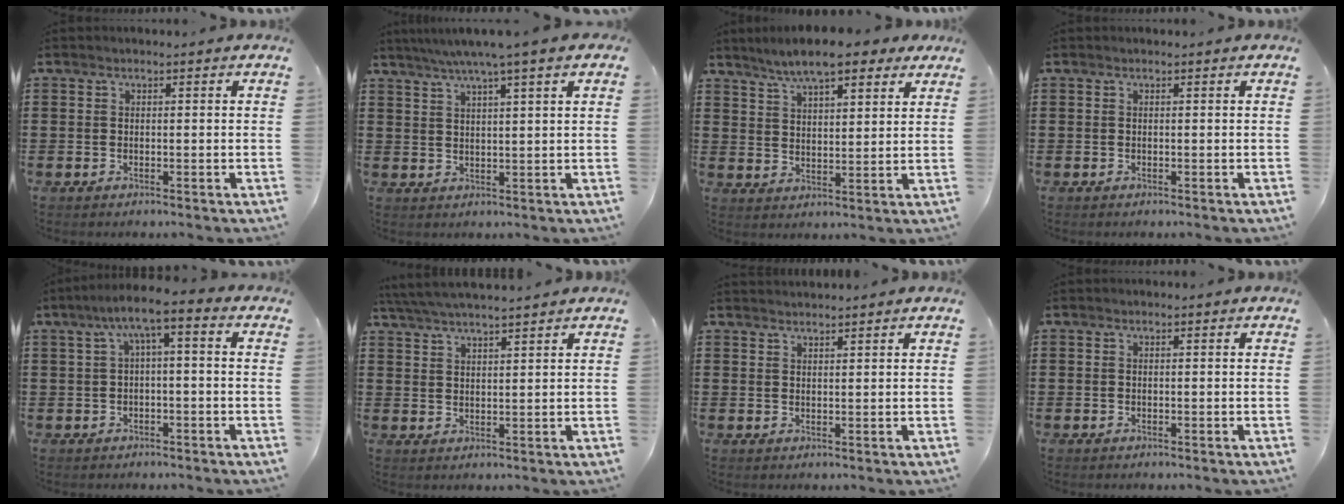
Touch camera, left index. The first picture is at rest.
{"total": 5.1, "force": [3.5, 0.2, 3.7], "torque": [-0.079, -0.004, 0.059]}
{"total": 7.7, "force": [6.6, 1.8, 3.7], "torque": [-0.090, -0.004, 0.121]}
{"total": 0.0}
{"total": 4.1, "force": [-0.4, 0.5, 4.1], "torque": [-0.082, 0.003, -0.016]}
{"total": 3.7, "force": [3.4, -0.4, 1.4], "torque": [-0.037, -0.009, 0.063]}
{"total": 1.4, "force": [1.4, -0.1, 0.0], "torque": [-0.003, 0.000, 0.028]}
{"total": 0.0}